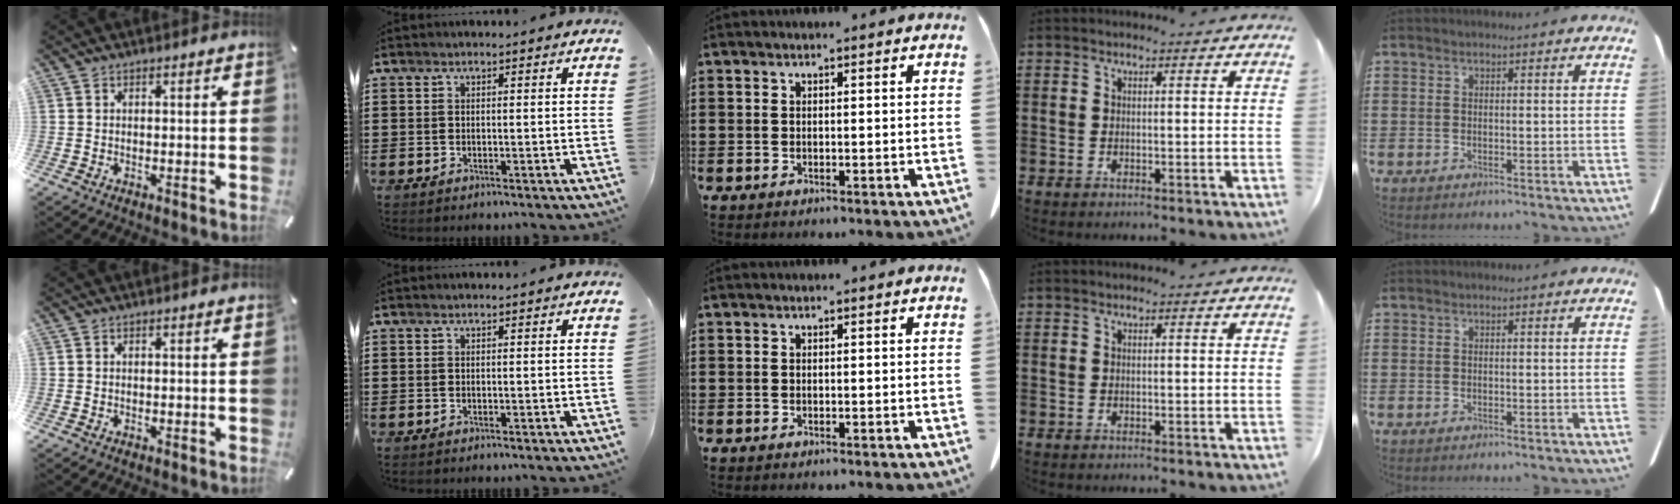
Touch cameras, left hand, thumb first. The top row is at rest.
{}